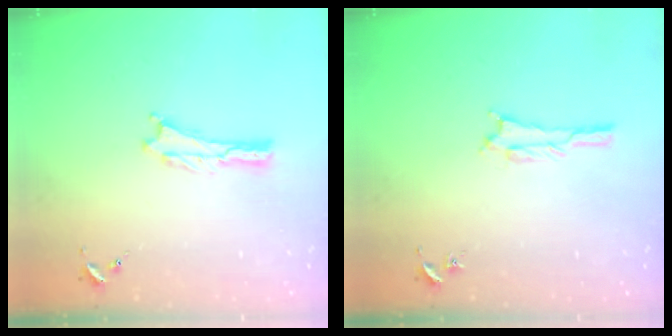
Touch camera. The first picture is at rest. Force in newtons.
{"total": 1.7, "press": 1.7, "slide": 0.2}